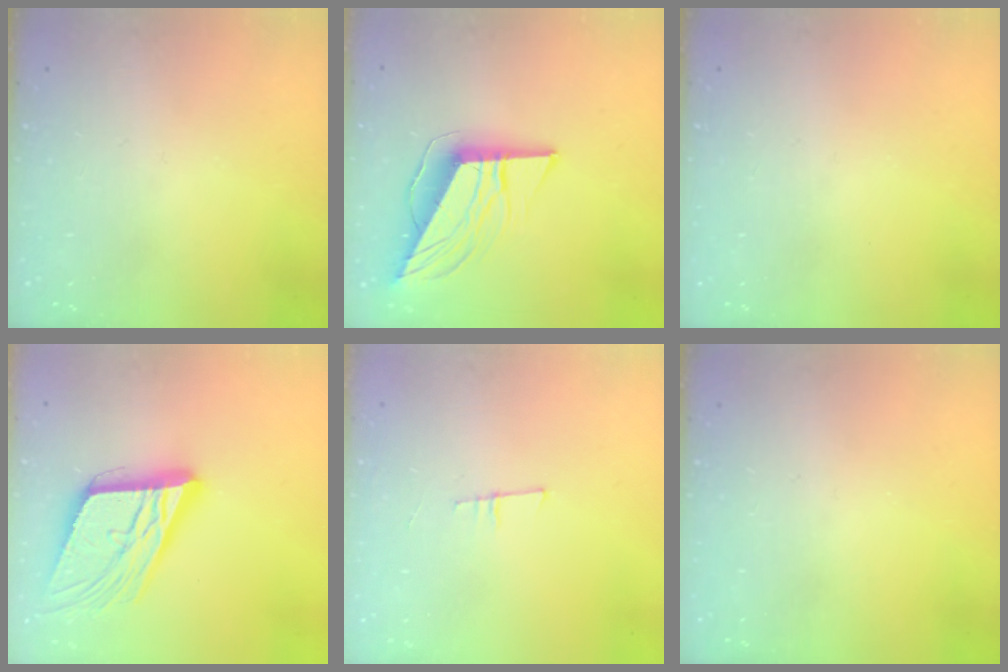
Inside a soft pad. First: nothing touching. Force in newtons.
{"total": 12.4, "press": 12.3, "slide": 1.5}
{"total": 0.0}
{"total": 18.5, "press": 18.2, "slide": 3.6}
{"total": 6.6, "press": 5.9, "slide": 2.9}
{"total": 0.0}